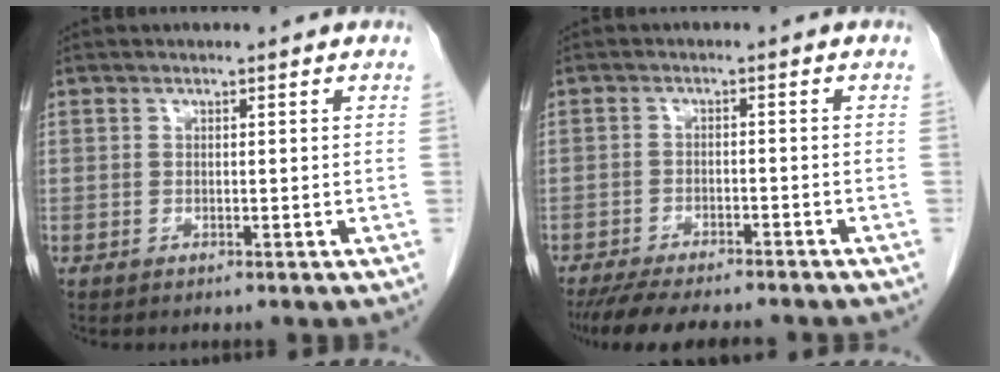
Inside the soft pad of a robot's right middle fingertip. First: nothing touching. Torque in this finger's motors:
{"motor_torque": [1.10, -1.03, 0.17, 0.06]}